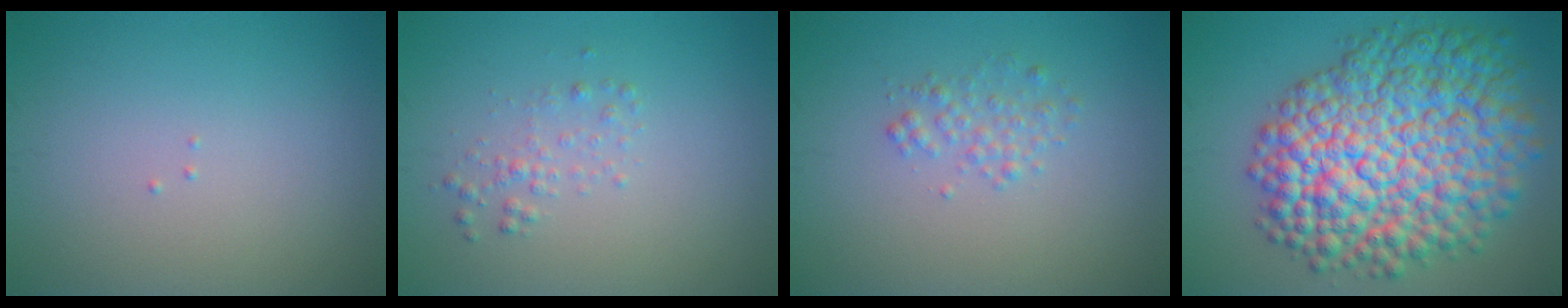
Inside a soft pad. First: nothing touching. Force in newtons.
{"total": 1.3, "press": 1.3, "slide": 0.0}
{"total": 1.5, "press": 1.5, "slide": 0.0}
{"total": 14.3, "press": 14.3, "slide": 0.4}